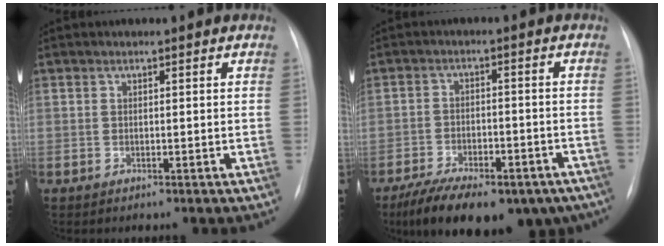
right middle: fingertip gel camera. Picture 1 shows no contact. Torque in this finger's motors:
{"motor_torque": [1.09, -1.05, 0.32, 0.13]}